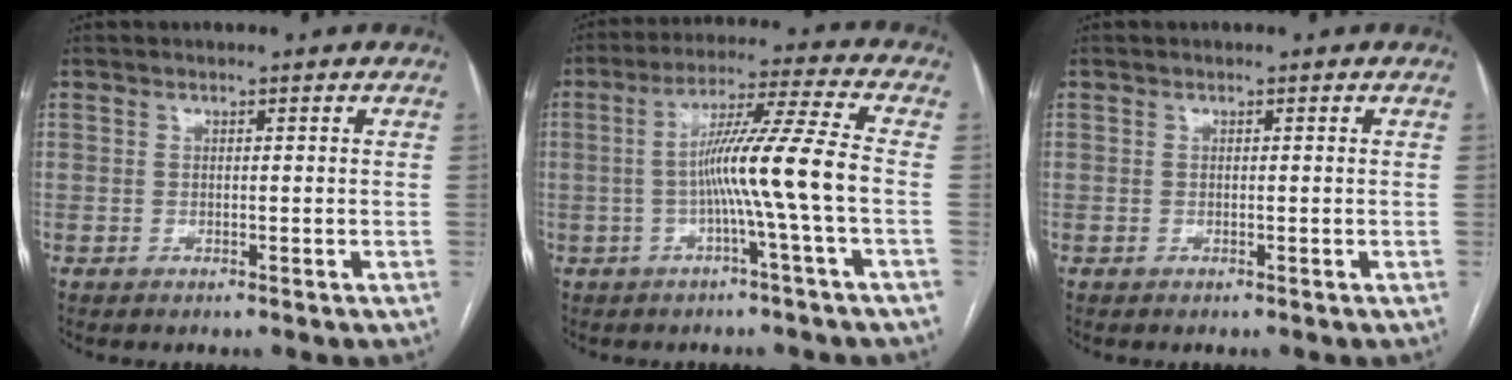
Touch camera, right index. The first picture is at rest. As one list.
[{"total": 10.4, "force": [-2.0, -2.1, 10.0], "torque": [-0.176, 0.012, -0.035]}, {"total": 0.0}]